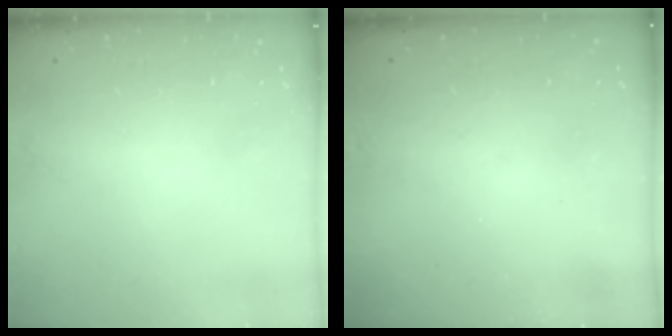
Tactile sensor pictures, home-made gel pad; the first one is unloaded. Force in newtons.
{"total": 3.2, "press": 3.2, "slide": 0.1}